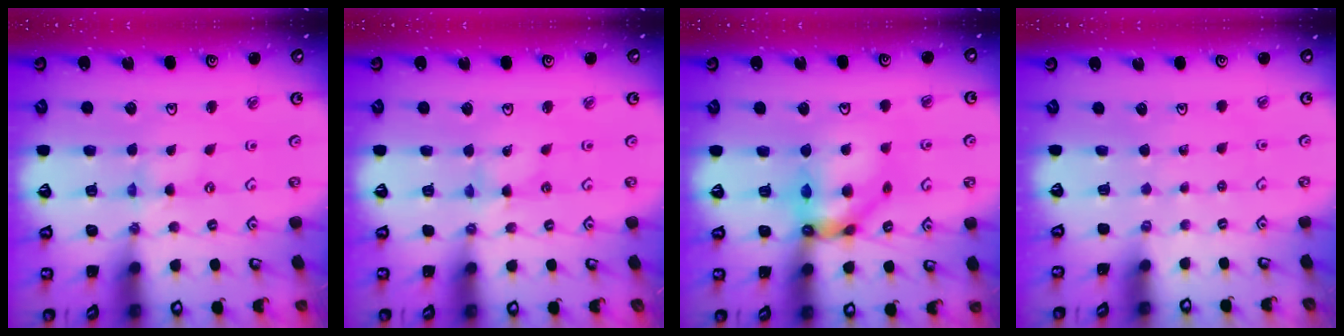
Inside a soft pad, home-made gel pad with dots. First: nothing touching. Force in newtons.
{"total": 1.4, "press": 1.4, "slide": 0.2}
{"total": 11.9, "press": 11.8, "slide": 1.1}
{"total": 0.0}